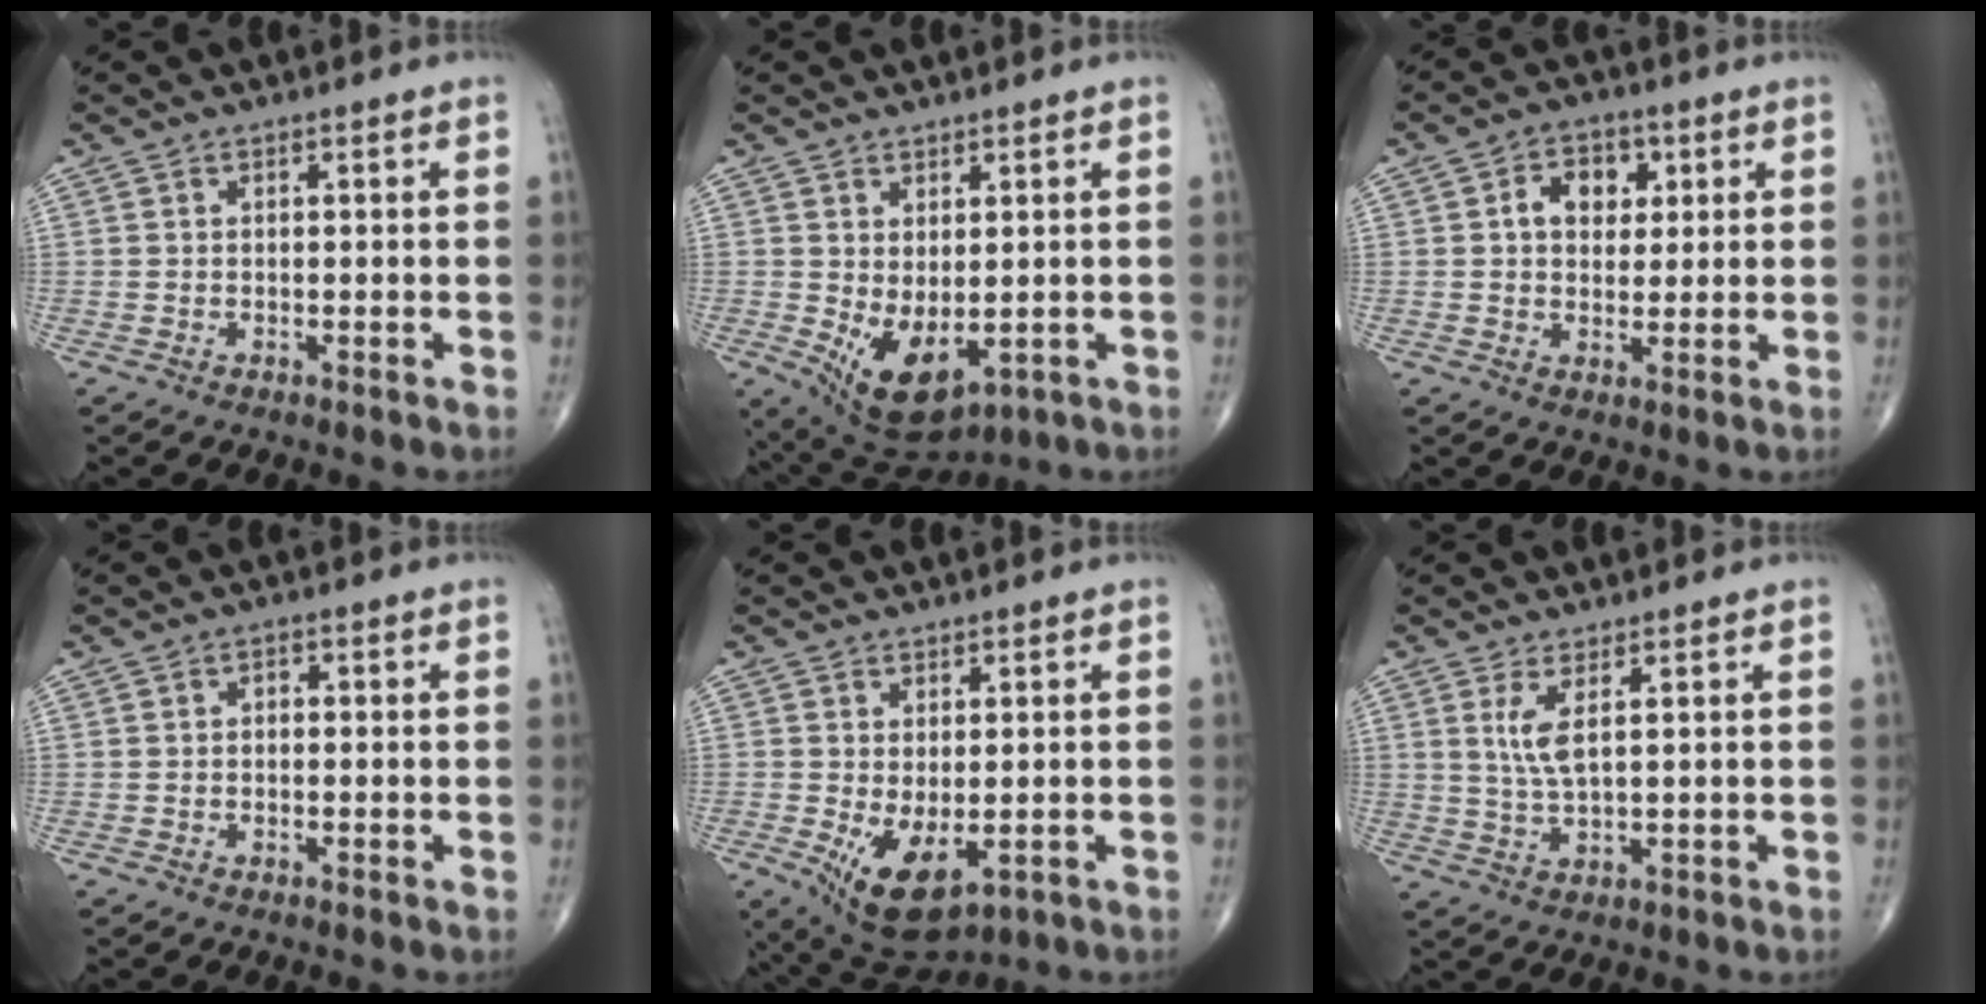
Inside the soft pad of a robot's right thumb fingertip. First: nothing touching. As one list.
[{"total": 9.3, "force": [-1.2, 5.0, 7.8], "torque": [-0.120, -0.009, 0.006]}, {"total": 7.1, "force": [1.9, 5.2, 4.4], "torque": [-0.034, 0.002, 0.025]}, {"total": 1.2, "force": [-0.1, 0.9, 0.8], "torque": [-0.003, 0.004, -0.006]}, {"total": 9.0, "force": [-2.0, 4.6, 7.4], "torque": [-0.118, -0.016, -0.013]}, {"total": 4.4, "force": [1.6, 1.1, 3.9], "torque": [-0.088, -0.014, 0.040]}]